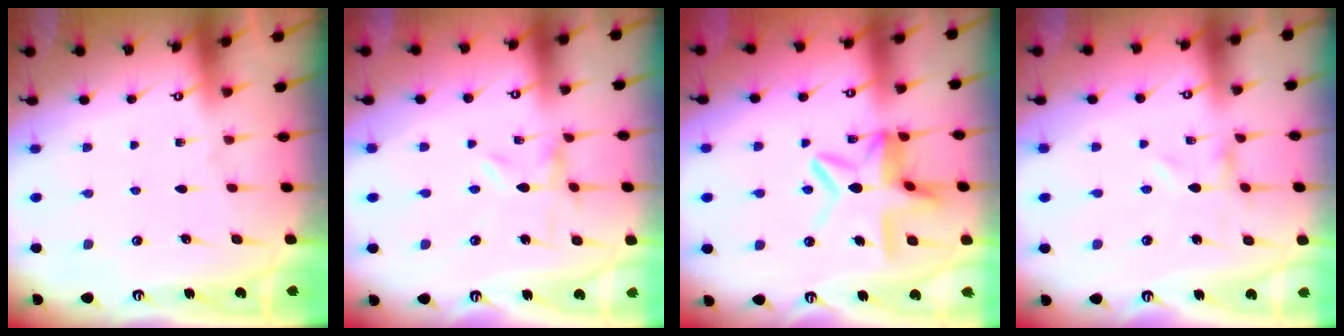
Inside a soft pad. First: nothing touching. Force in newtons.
{"total": 0.0}
{"total": 10.8, "press": 10.8, "slide": 1.1}
{"total": 0.0}